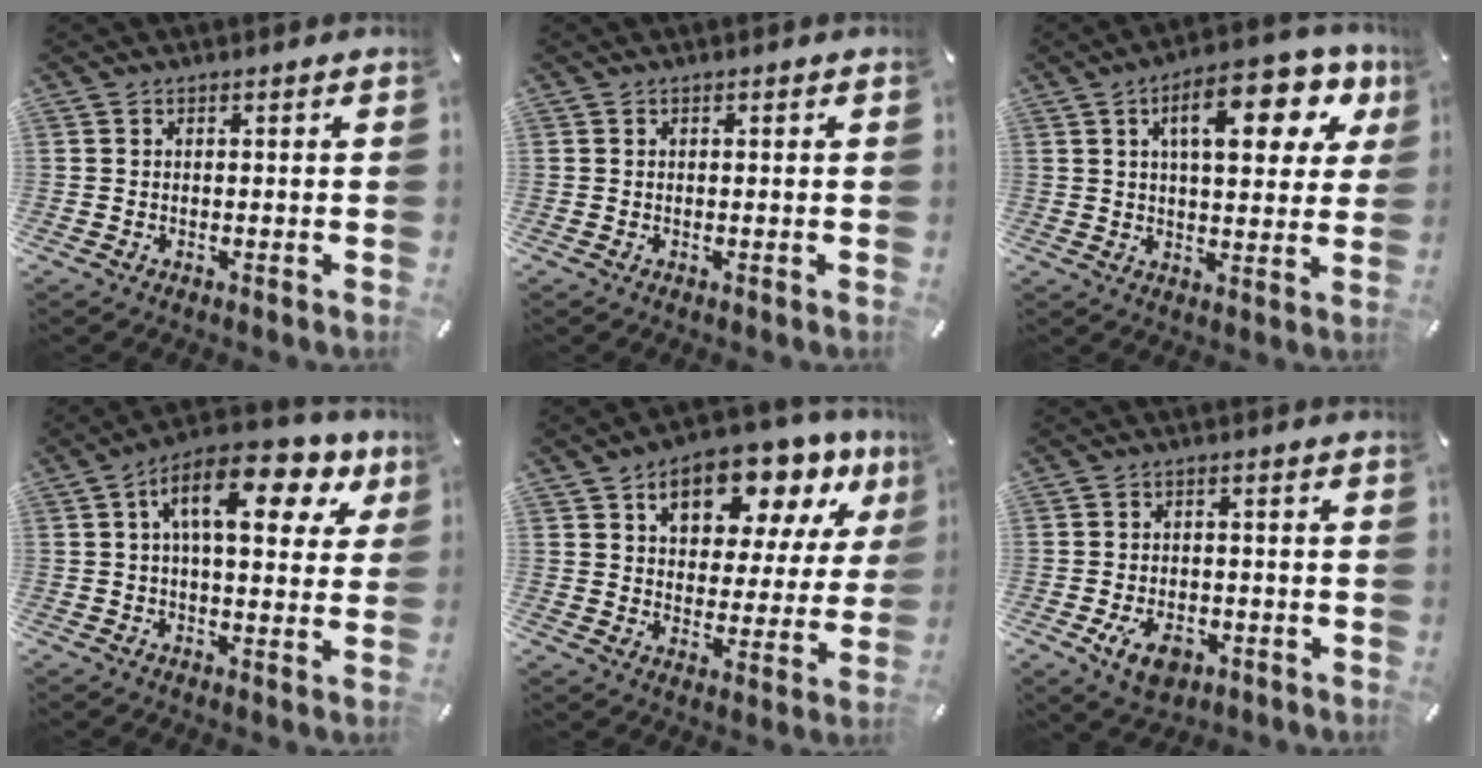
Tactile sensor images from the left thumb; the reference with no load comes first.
{"total": 0.0}
{"total": 16.2, "force": [7.2, 6.8, 12.8], "torque": [-0.186, -0.016, 0.111]}
{"total": 15.1, "force": [6.1, 6.8, 12.1], "torque": [-0.186, -0.013, 0.097]}
{"total": 15.5, "force": [9.9, 8.5, 8.3], "torque": [-0.124, -0.053, 0.170]}
{"total": 6.5, "force": [-2.6, 4.3, 4.0], "torque": [-0.080, 0.006, -0.049]}